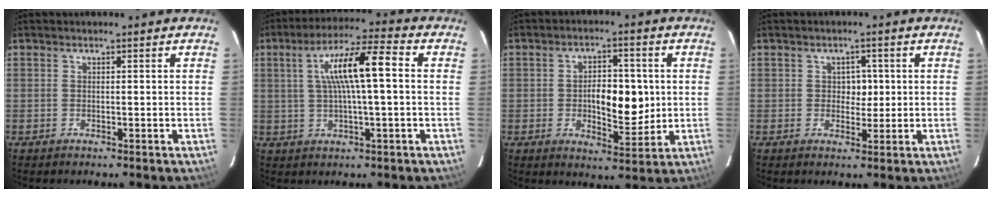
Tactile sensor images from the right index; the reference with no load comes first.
{"total": 10.8, "force": [1.5, 1.0, 10.6], "torque": [-0.192, 0.022, 0.025]}
{"total": 8.5, "force": [0.1, 3.8, 7.6], "torque": [-0.118, 0.006, 0.008]}
{"total": 2.8, "force": [0.4, 2.0, 1.9], "torque": [-0.019, 0.004, 0.006]}